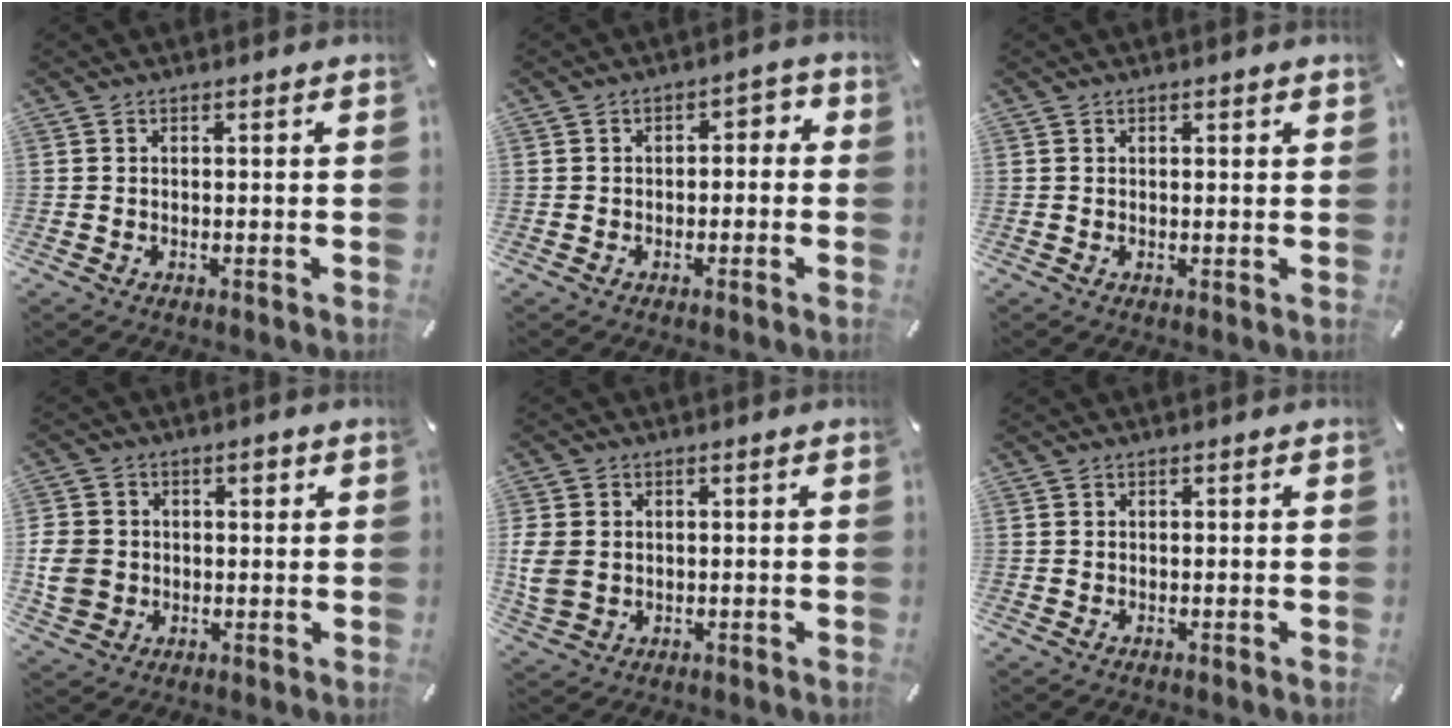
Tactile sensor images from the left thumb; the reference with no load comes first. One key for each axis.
{"total": 2.9, "fx": -1.5, "fy": 2.0, "fz": 1.5, "tx": -0.029, "ty": 0.018, "tz": -0.034}
{"total": 0.6, "fx": 0.5, "fy": 0.2, "fz": 0.4, "tx": 0.001, "ty": -0.003, "tz": 0.007}
{"total": 8.0, "fx": 0.2, "fy": 7.3, "fz": 3.2, "tx": -0.063, "ty": 0.008, "tz": 0.005}
{"total": 6.5, "fx": 0.5, "fy": 5.6, "fz": 3.3, "tx": -0.081, "ty": 0.003, "tz": 0.010}
{"total": 0.0}